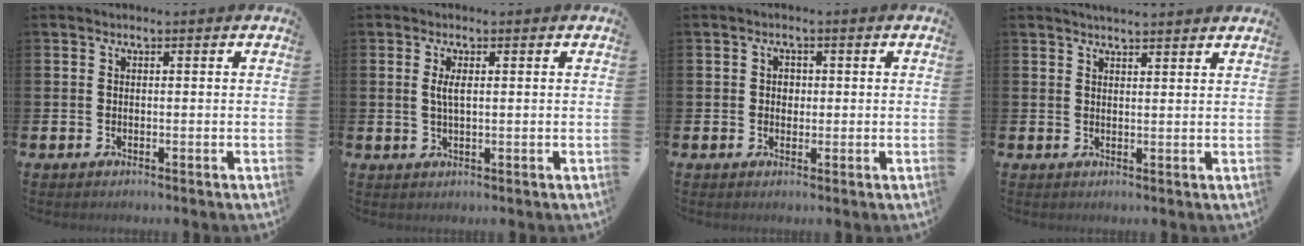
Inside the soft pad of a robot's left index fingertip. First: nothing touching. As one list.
[{"total": 2.1, "force": [0.7, 0.7, 1.9], "torque": [-0.038, 0.004, 0.010]}, {"total": 1.7, "force": [0.4, 1.4, 0.9], "torque": [-0.002, 0.003, 0.001]}, {"total": 2.8, "force": [2.8, 0.0, 0.3], "torque": [-0.009, -0.012, 0.051]}]